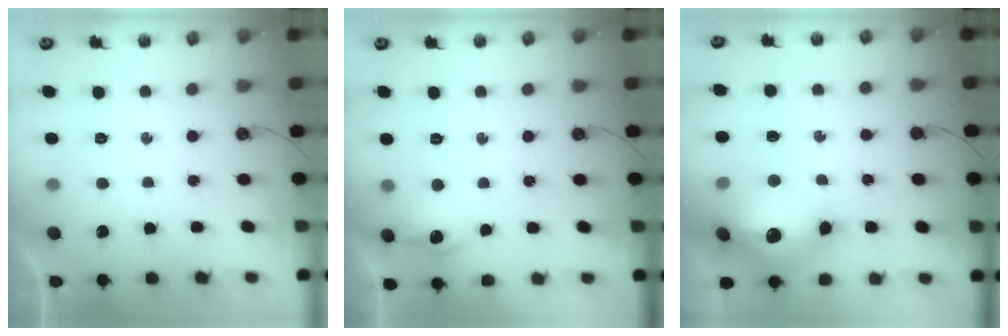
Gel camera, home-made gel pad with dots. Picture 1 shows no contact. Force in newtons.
{"total": 9.0, "press": 8.9, "slide": 0.8}
{"total": 24.4, "press": 20.8, "slide": 12.8}